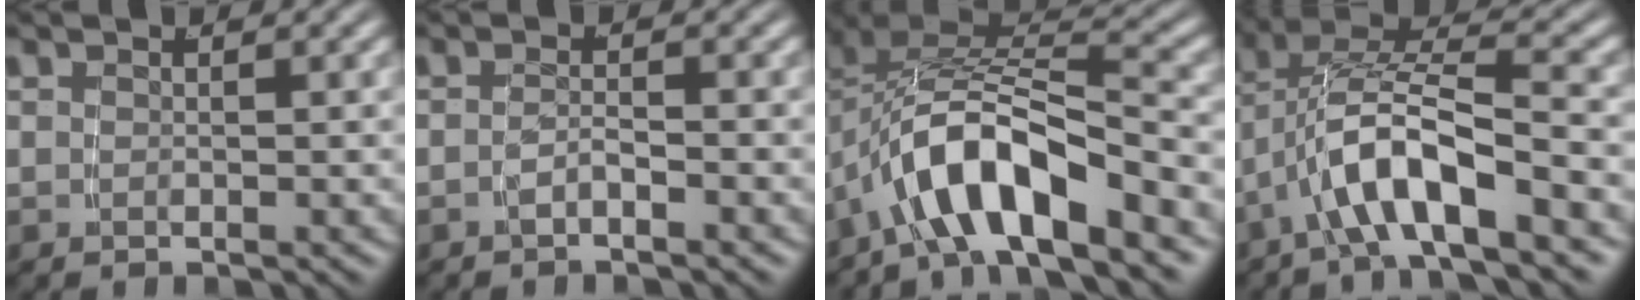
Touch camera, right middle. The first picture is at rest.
{"total": 1.6, "force": [-1.4, -0.2, 0.8], "torque": [-0.016, -0.002, -0.024]}
{"total": 8.6, "force": [-2.6, 4.9, 6.6], "torque": [-0.143, -0.021, -0.031]}
{"total": 6.9, "force": [-1.1, 3.8, 5.7], "torque": [-0.128, -0.011, -0.012]}